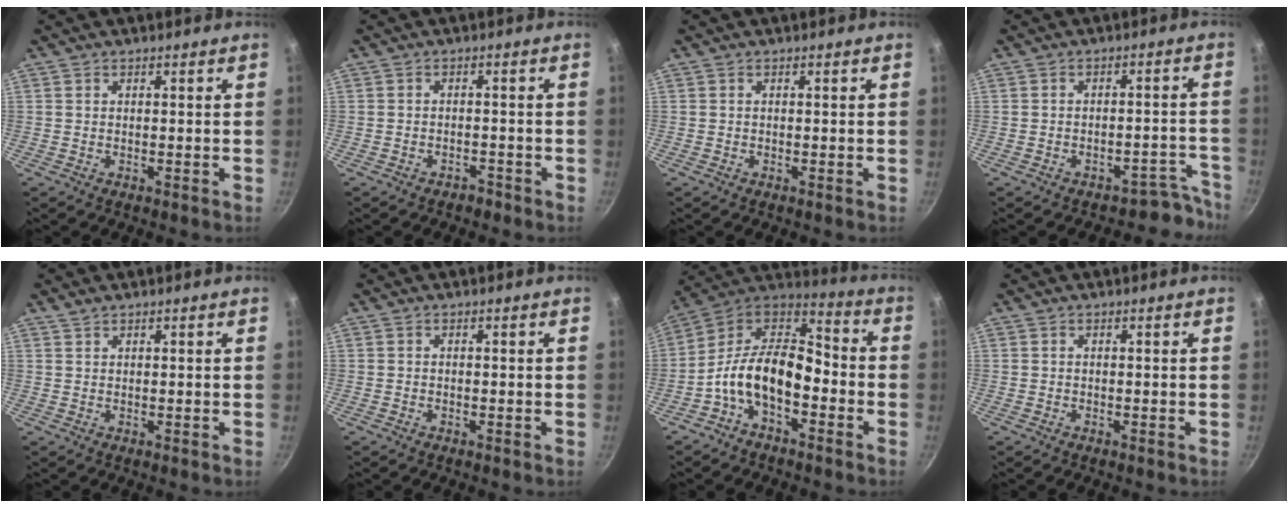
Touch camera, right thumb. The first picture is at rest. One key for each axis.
{"total": 1.6, "fx": -1.4, "fy": 0.8, "fz": 0.3, "tx": 0.007, "ty": 0.022, "tz": -0.011}
{"total": 0.0}
{"total": 5.8, "fx": -5.0, "fy": 2.9, "fz": 0.5, "tx": 0.055, "ty": 0.069, "tz": -0.058}
{"total": 1.3, "fx": 1.1, "fy": 0.4, "fz": 0.5, "tx": -0.009, "ty": -0.005, "tz": 0.023}
{"total": 0.0}
{"total": 15.5, "fx": -5.0, "fy": 9.0, "fz": 11.5, "tx": -0.187, "ty": 0.070, "tz": -0.115}
{"total": 0.0}